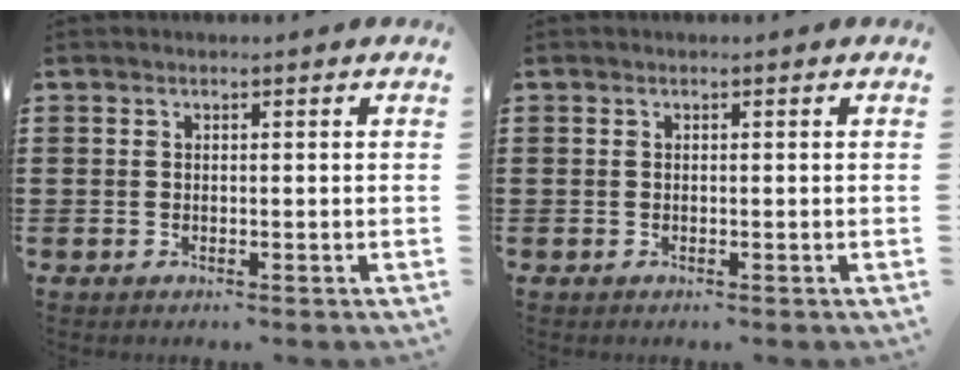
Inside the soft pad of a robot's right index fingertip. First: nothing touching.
{"total": 0.0}